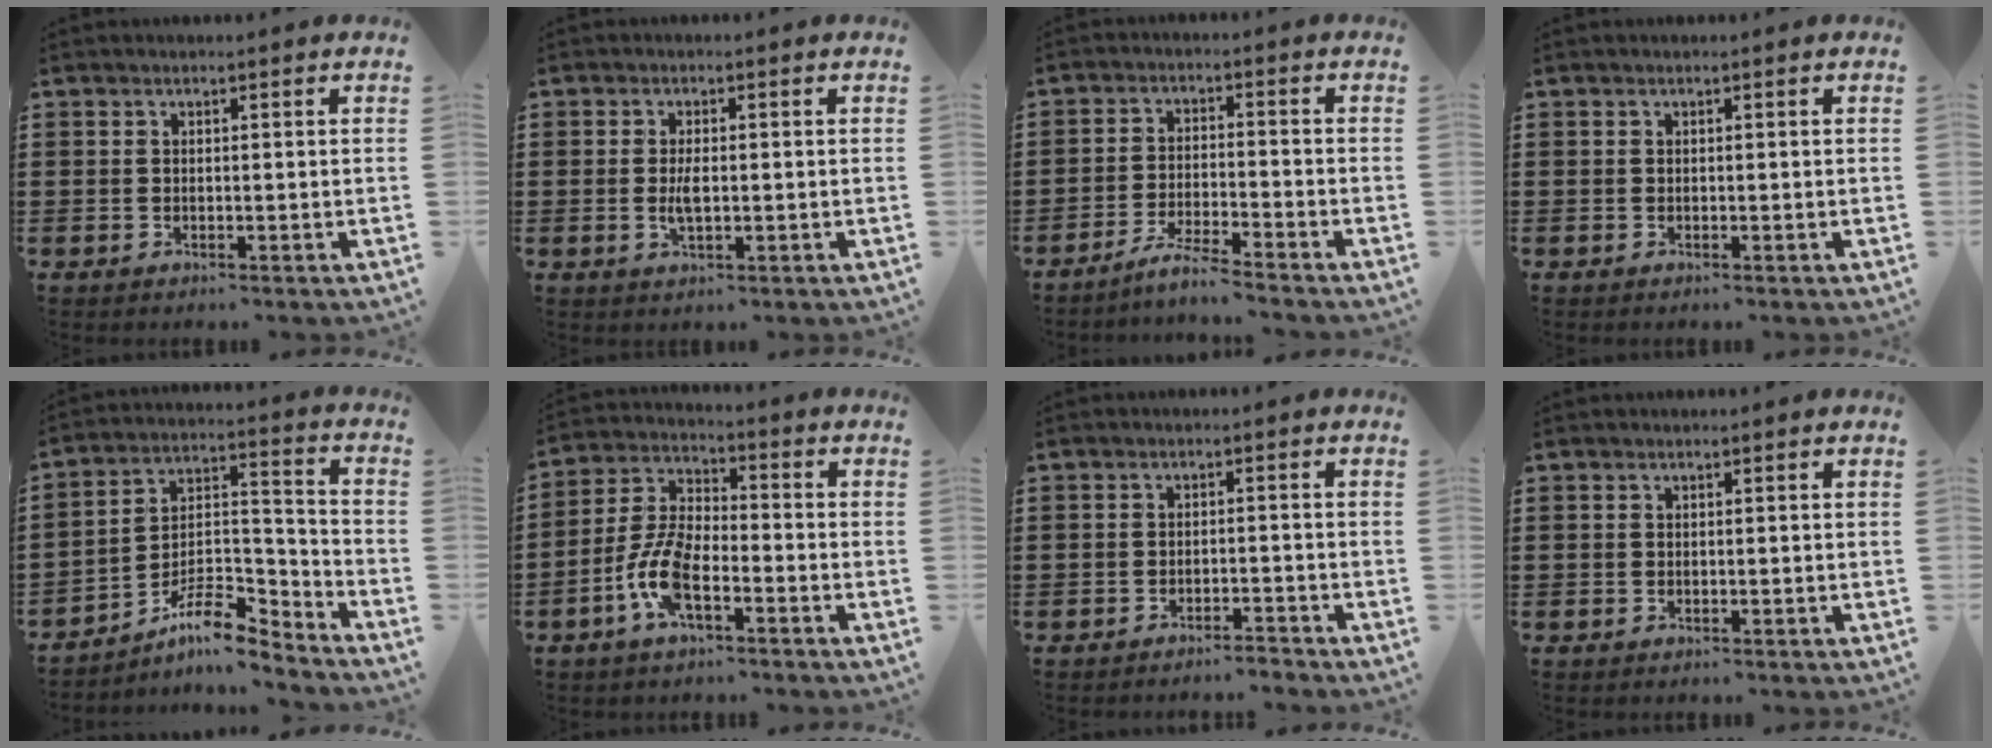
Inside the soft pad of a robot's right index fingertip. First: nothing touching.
{"total": 3.0, "force": [-0.2, 1.2, 2.8], "torque": [-0.060, -0.003, -0.006]}
{"total": 4.4, "force": [-4.1, -0.6, 1.6], "torque": [-0.034, -0.007, -0.080]}
{"total": 0.0}
{"total": 9.4, "force": [-7.5, 2.7, 5.0], "torque": [-0.087, 0.011, -0.143]}
{"total": 8.4, "force": [-3.7, 3.5, 6.7], "torque": [-0.167, -0.007, -0.077]}
{"total": 2.2, "force": [-2.1, -0.1, 0.3], "torque": [-0.009, 0.002, -0.045]}
{"total": 0.0}